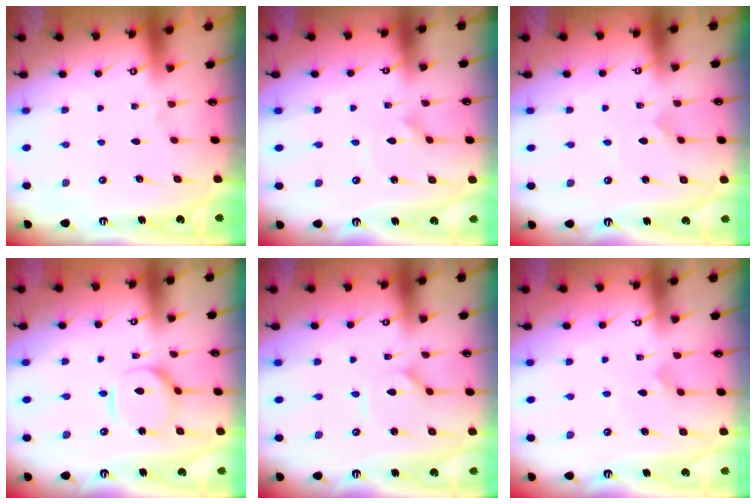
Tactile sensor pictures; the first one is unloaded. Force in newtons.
{"total": 1.6, "press": 1.6, "slide": 0.0}
{"total": 1.2, "press": 1.2, "slide": 0.1}
{"total": 8.4, "press": 8.4, "slide": 0.9}
{"total": 1.5, "press": 1.4, "slide": 0.3}
{"total": 5.0, "press": 5.0, "slide": 0.6}